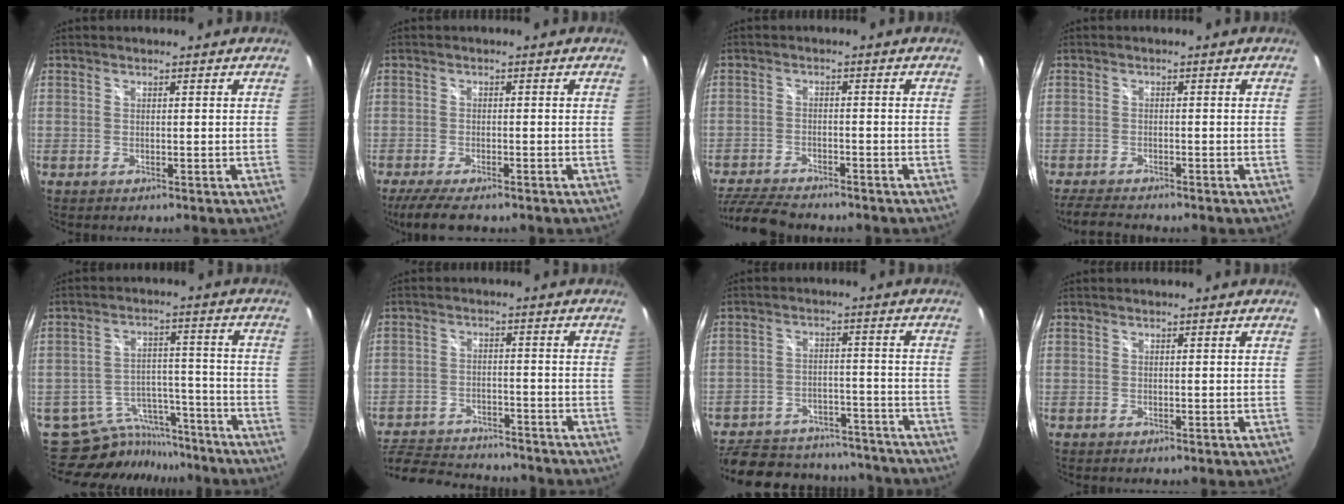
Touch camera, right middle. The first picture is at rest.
{"total": 7.3, "force": [-5.7, 1.5, 4.3], "torque": [-0.097, -0.032, -0.100]}
{"total": 10.1, "force": [-9.1, 2.2, 3.8], "torque": [-0.104, -0.018, -0.158]}
{"total": 5.2, "force": [-4.7, 0.7, 1.9], "torque": [-0.053, -0.017, -0.083]}
{"total": 12.9, "force": [-11.5, 5.5, 1.8], "torque": [-0.048, 0.028, -0.162]}
{"total": 15.9, "force": [-13.6, 5.9, 5.7], "torque": [-0.146, 0.007, -0.205]}
{"total": 24.8, "force": [-20.2, 10.6, 9.7], "torque": [-0.219, 0.012, -0.256]}
{"total": 0.0}